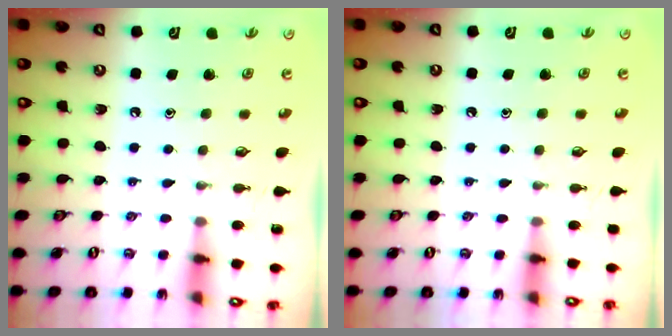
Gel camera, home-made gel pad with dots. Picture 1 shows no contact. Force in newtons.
{"total": 2.4, "press": 2.4, "slide": 0.4}